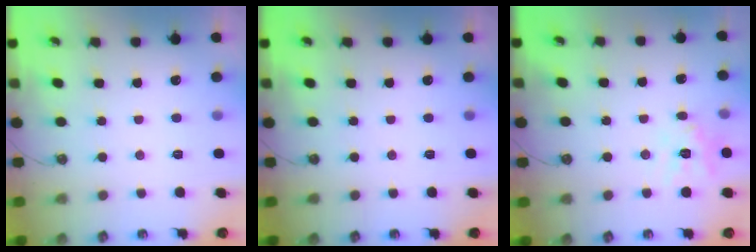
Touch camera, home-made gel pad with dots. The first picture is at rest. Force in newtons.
{"total": 0.0}
{"total": 12.1, "press": 12.1, "slide": 1.1}